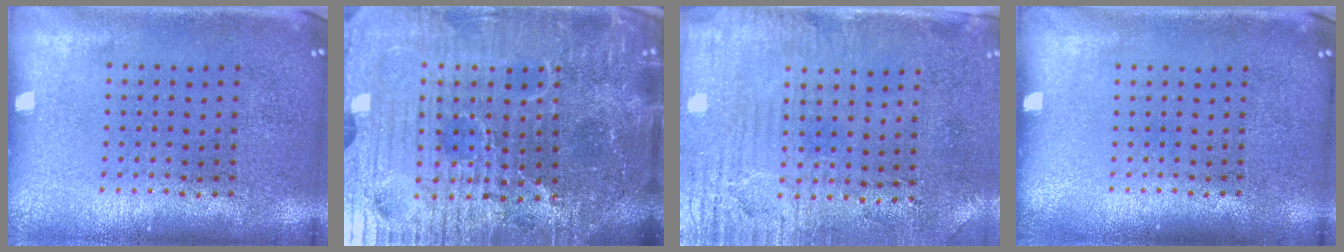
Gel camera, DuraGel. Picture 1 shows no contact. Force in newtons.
{"total": 6.8, "press": 6.2, "slide": 2.8}
{"total": 3.2, "press": 2.7, "slide": 1.8}
{"total": 0.0}